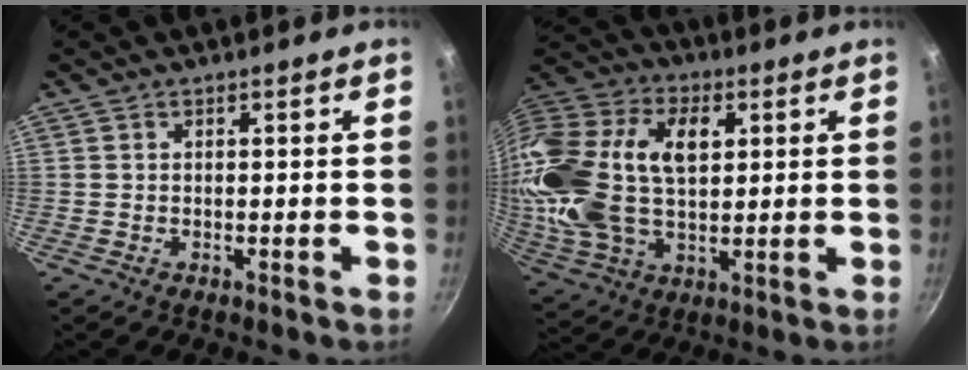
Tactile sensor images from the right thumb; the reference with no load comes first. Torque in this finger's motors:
{"motor_torque": [2.42, 2.59, 1.32, -1.01, 0.42]}